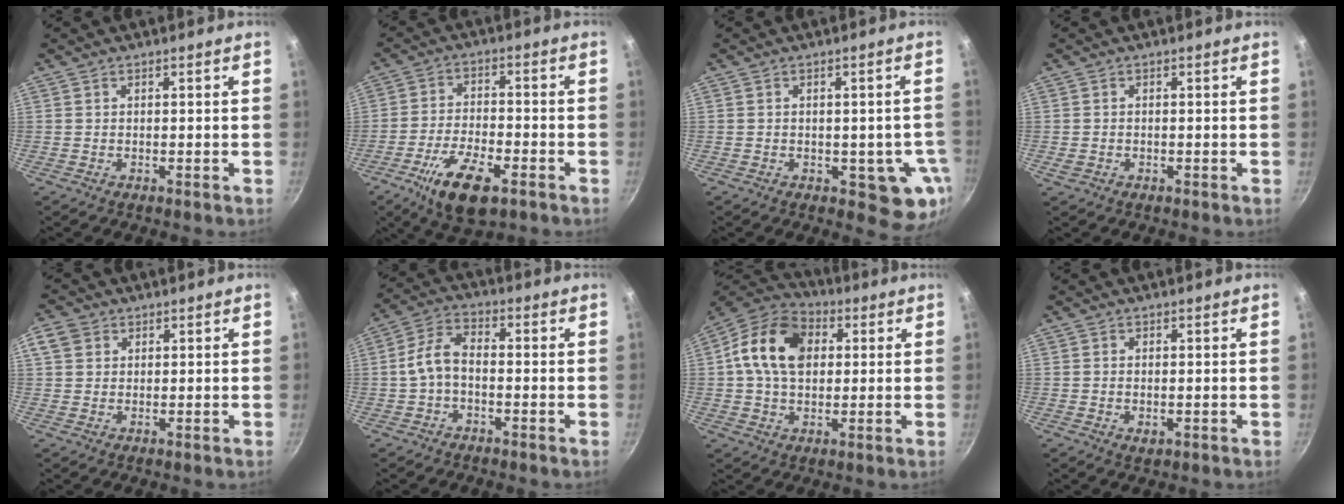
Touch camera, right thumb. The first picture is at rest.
{"total": 12.5, "force": [-6.4, 4.9, 9.5], "torque": [-0.170, 0.022, -0.115]}
{"total": 7.6, "force": [-1.7, 4.4, 5.9], "torque": [-0.032, 0.002, -0.019]}
{"total": 1.1, "force": [-0.3, 0.9, 0.6], "torque": [-0.011, 0.000, -0.005]}
{"total": 4.1, "force": [1.5, 3.3, 1.8], "torque": [-0.021, 0.002, 0.023]}
{"total": 6.5, "force": [-1.4, 3.9, 5.0], "torque": [-0.094, 0.035, -0.035]}
{"total": 15.2, "force": [2.8, 11.0, 10.1], "torque": [-0.153, 0.017, 0.032]}
{"total": 1.9, "force": [-0.1, 1.2, 1.5], "torque": [-0.023, -0.003, -0.001]}